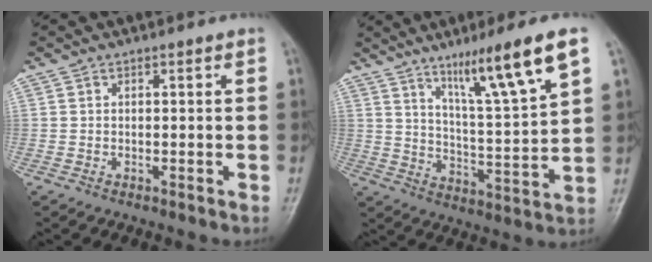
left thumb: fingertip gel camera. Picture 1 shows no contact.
{"total": 15.2, "force": [8.8, 0.9, 12.4], "torque": [-0.202, -0.044, 0.151]}